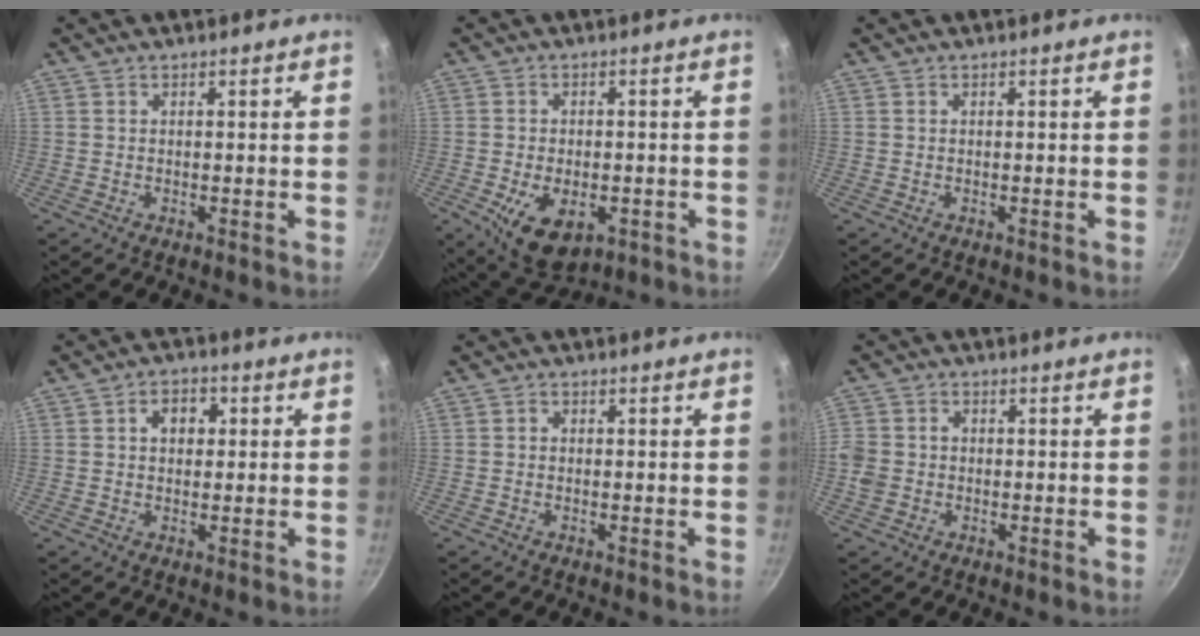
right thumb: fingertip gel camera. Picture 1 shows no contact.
{"total": 9.9, "force": [-3.3, 5.9, 7.2], "torque": [-0.102, -0.002, -0.040]}
{"total": 0.0}
{"total": 4.9, "force": [1.1, 3.7, 3.1], "torque": [-0.021, 0.010, 0.011]}
{"total": 1.0, "force": [0.0, 0.8, 0.5], "torque": [-0.008, 0.006, -0.001]}
{"total": 4.7, "force": [-0.8, 4.0, 2.2], "torque": [-0.038, 0.010, -0.021]}